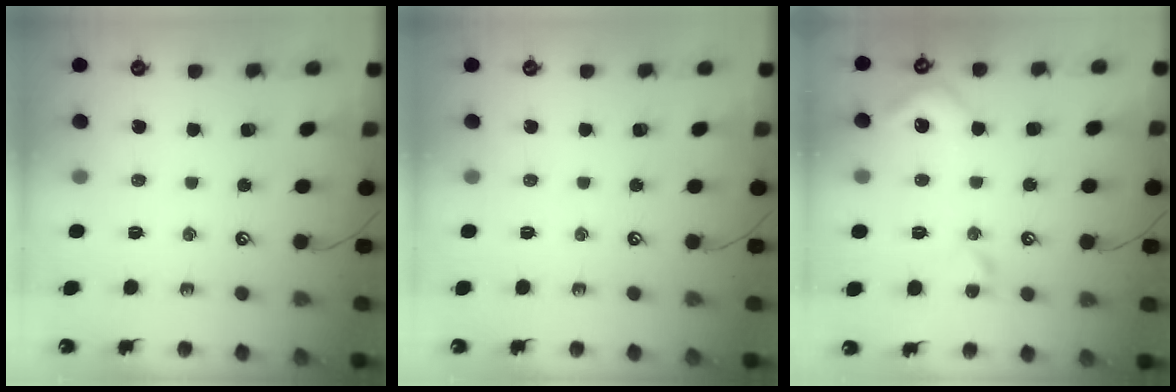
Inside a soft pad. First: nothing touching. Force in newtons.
{"total": 0.0}
{"total": 7.4, "press": 7.3, "slide": 1.0}